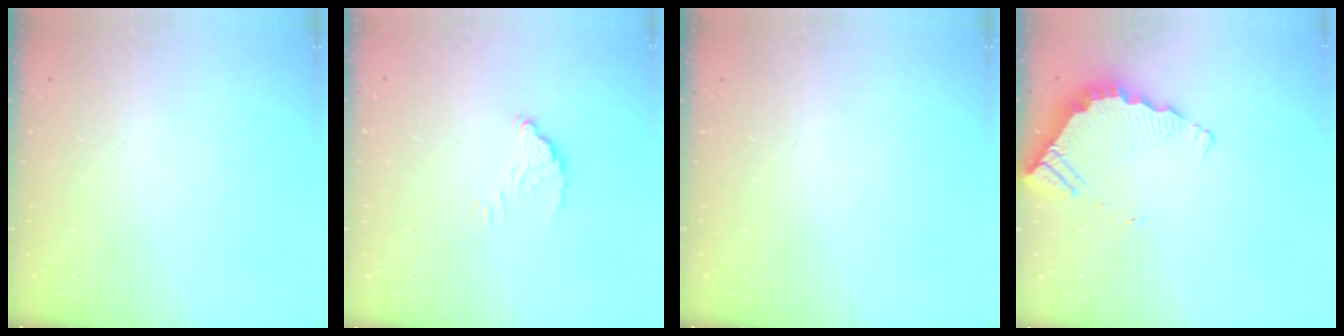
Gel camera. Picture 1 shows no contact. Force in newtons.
{"total": 4.8, "press": 4.8, "slide": 0.2}
{"total": 0.0}
{"total": 4.5, "press": 4.5, "slide": 0.2}